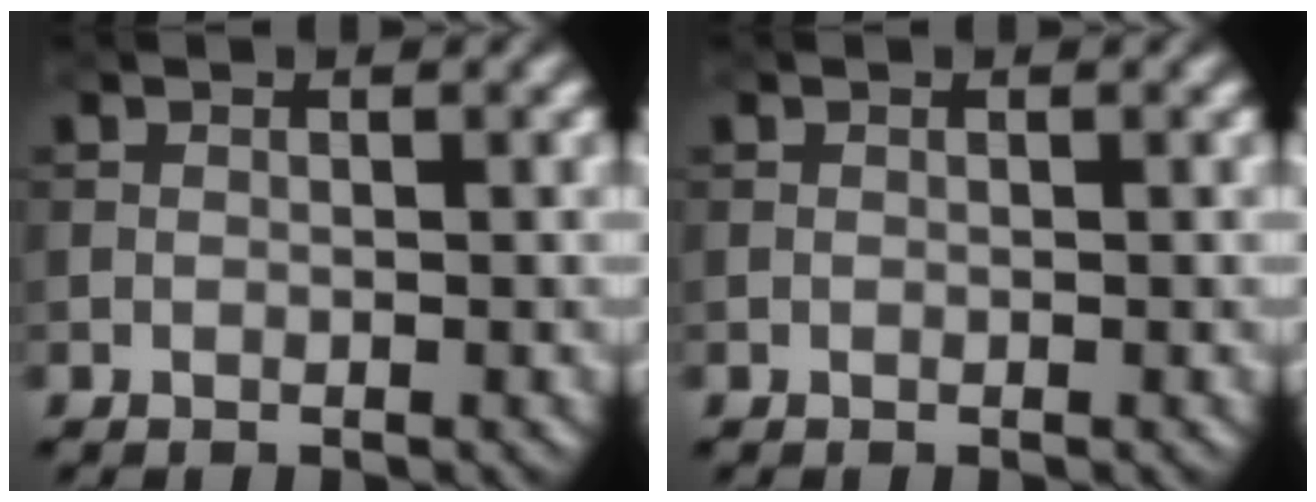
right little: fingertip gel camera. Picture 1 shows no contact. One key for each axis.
{"total": 0.0}